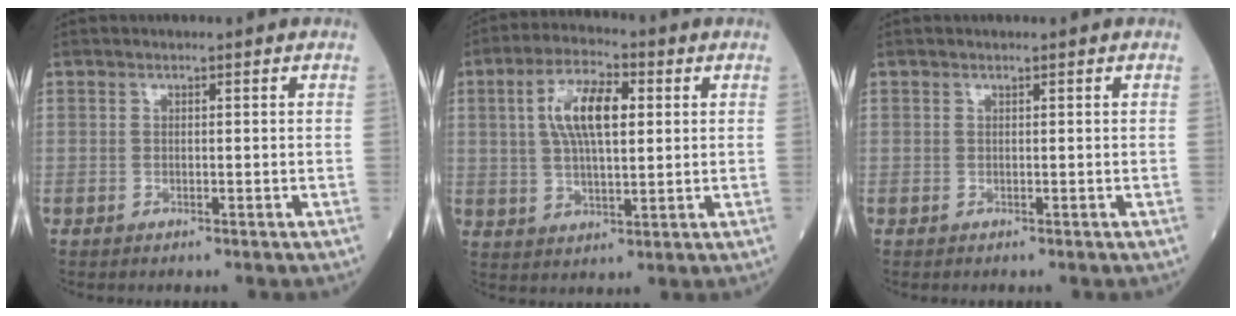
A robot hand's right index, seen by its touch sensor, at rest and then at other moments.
{"total": 9.7, "force": [2.4, 3.3, 8.8], "torque": [-0.172, 0.016, 0.046]}
{"total": 0.0}